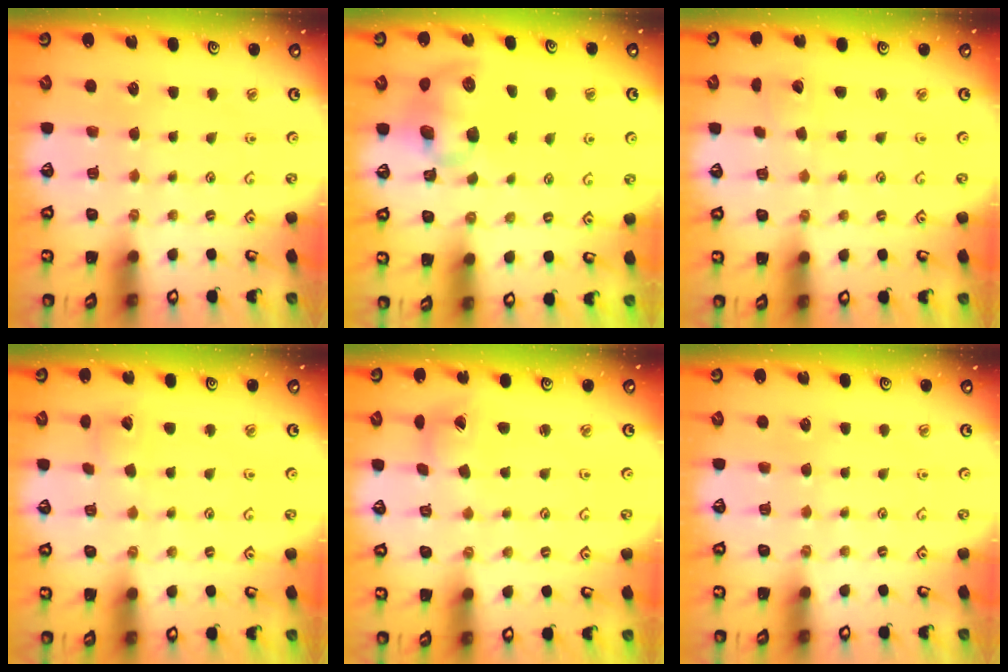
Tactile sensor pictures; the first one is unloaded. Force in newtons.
{"total": 9.8, "press": 9.7, "slide": 1.8}
{"total": 1.2, "press": 1.2, "slide": 0.1}
{"total": 4.2, "press": 4.2, "slide": 0.2}
{"total": 3.0, "press": 3.0, "slide": 0.4}
{"total": 0.0}